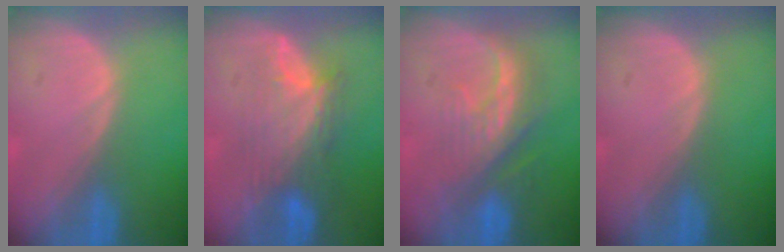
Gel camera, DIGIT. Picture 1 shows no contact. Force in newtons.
{"total": 7.7, "press": 7.4, "slide": 2.2}
{"total": 8.1, "press": 7.3, "slide": 3.3}
{"total": 0.0}